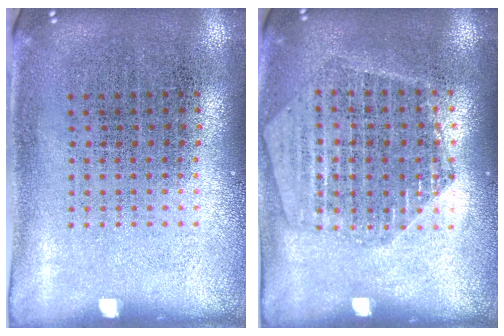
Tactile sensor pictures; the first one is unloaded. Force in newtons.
{"total": 1.7, "press": 1.6, "slide": 0.3}